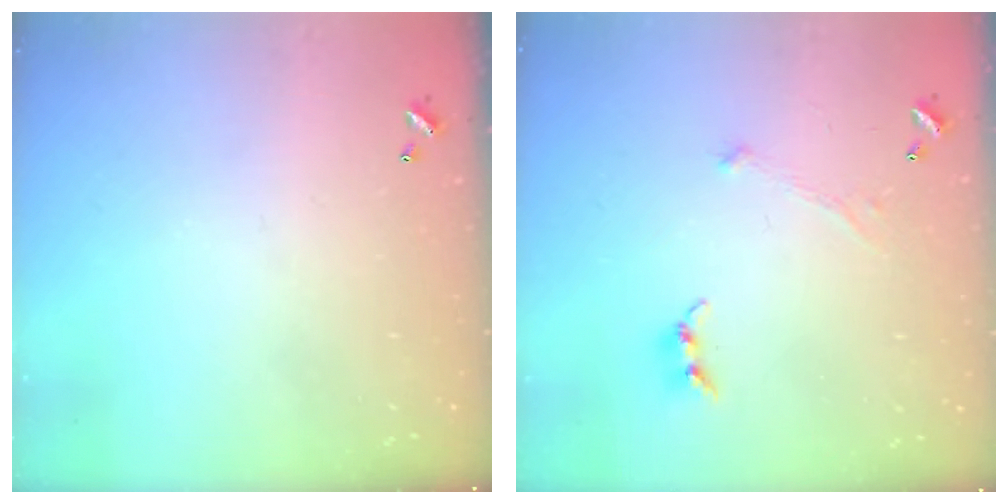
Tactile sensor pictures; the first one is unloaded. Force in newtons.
{"total": 0.0}